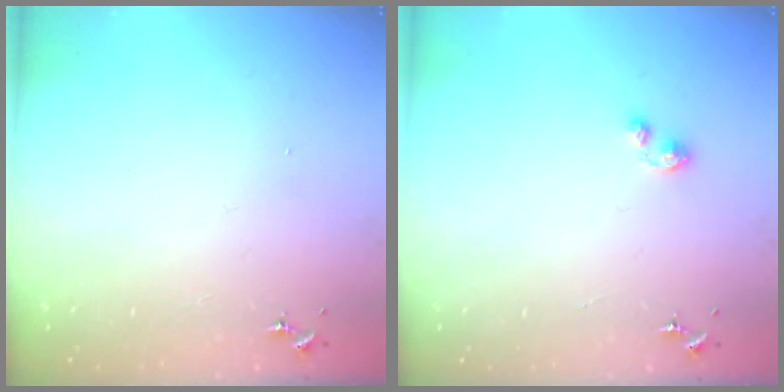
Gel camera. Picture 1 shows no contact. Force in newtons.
{"total": 2.9, "press": 2.9, "slide": 0.3}